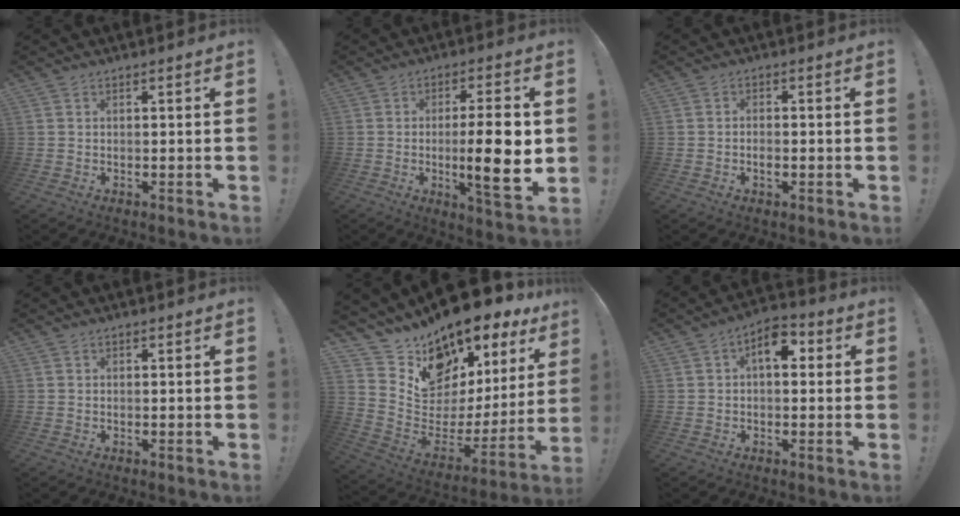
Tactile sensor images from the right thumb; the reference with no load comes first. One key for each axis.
{"total": 14.5, "fx": -0.7, "fy": 2.5, "fz": 14.3, "tx": -0.222, "ty": -0.010, "tz": -0.015}
{"total": 1.6, "fx": -0.7, "fy": 0.9, "fz": 1.1, "tx": -0.021, "ty": 0.004, "tz": -0.011}
{"total": 0.0}
{"total": 13.6, "fx": 12.8, "fy": 3.9, "fz": 2.4, "tx": -0.046, "ty": -0.130, "tz": 0.230}
{"total": 5.2, "fx": 1.2, "fy": 3.1, "fz": 3.9, "tx": -0.047, "ty": 0.004, "tz": 0.016}